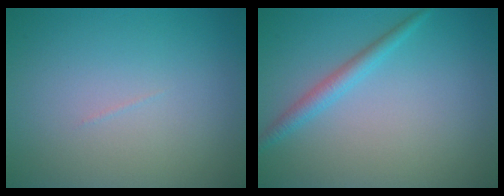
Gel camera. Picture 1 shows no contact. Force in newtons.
{"total": 1.9, "press": 1.9, "slide": 0.1}